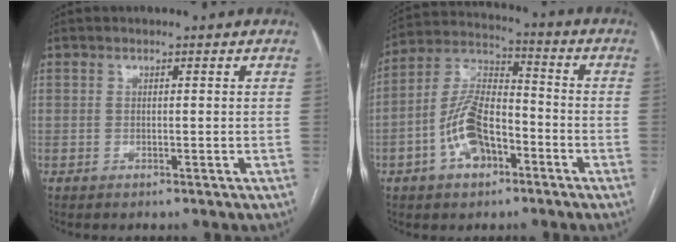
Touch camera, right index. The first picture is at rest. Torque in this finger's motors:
{"motor_torque": [0.38, -0.17, 0.25, 0.12]}